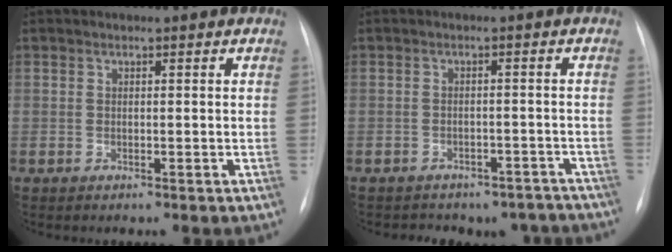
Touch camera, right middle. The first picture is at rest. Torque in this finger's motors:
{"motor_torque": [0.22, -0.23, 0.26, 0.06]}